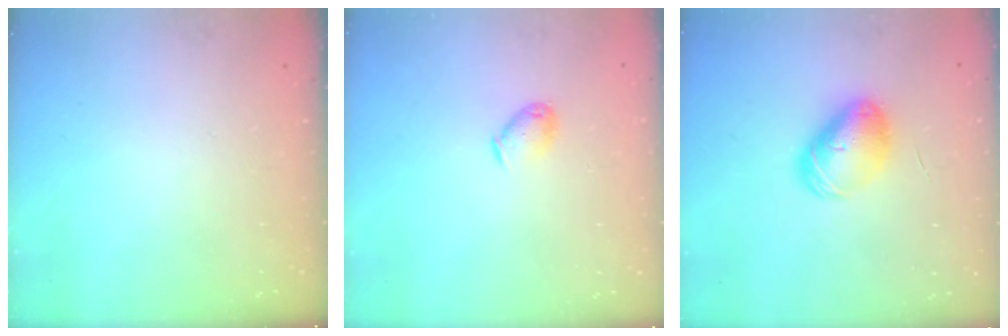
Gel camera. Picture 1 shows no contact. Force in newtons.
{"total": 6.0, "press": 5.9, "slide": 1.1}
{"total": 9.3, "press": 9.2, "slide": 1.6}